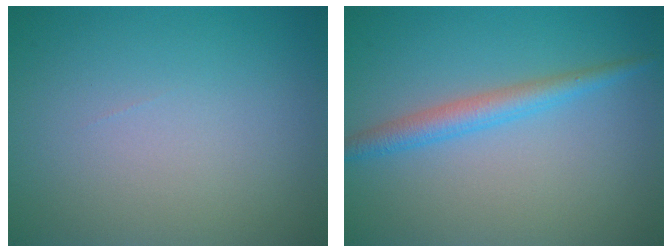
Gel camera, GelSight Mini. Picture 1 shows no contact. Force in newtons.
{"total": 2.6, "press": 2.6, "slide": 0.1}